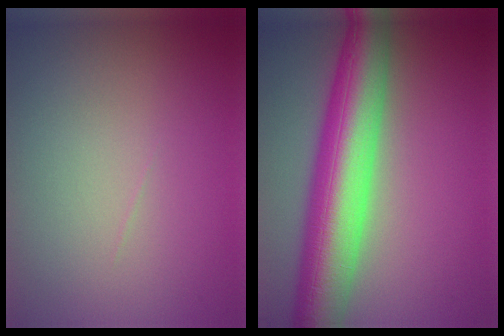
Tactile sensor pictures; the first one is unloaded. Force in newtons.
{"total": 10.6, "press": 10.6, "slide": 0.3}